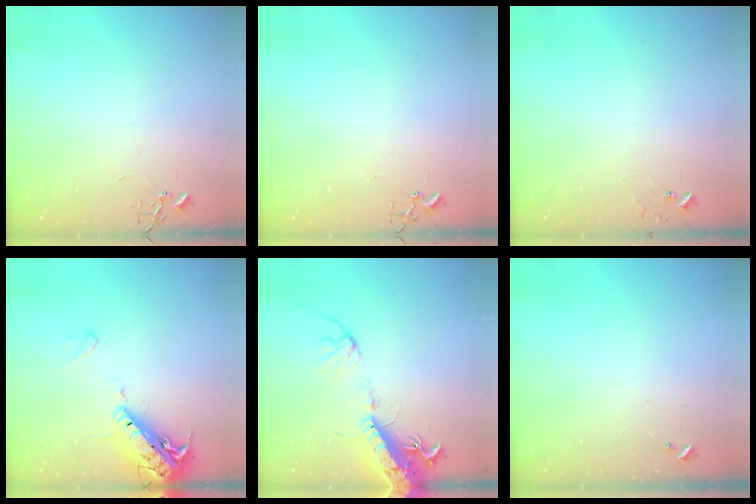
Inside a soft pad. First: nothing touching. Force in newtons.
{"total": 1.9, "press": 1.9, "slide": 0.2}
{"total": 5.8, "press": 5.8, "slide": 0.5}
{"total": 17.5, "press": 17.2, "slide": 3.6}
{"total": 16.6, "press": 16.2, "slide": 3.8}
{"total": 0.0}